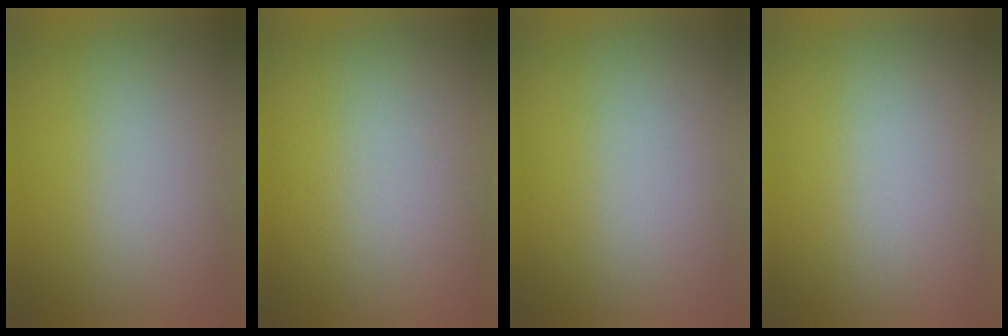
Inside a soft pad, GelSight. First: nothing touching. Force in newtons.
{"total": 2.9}
{"total": 0.0}
{"total": 1.4}